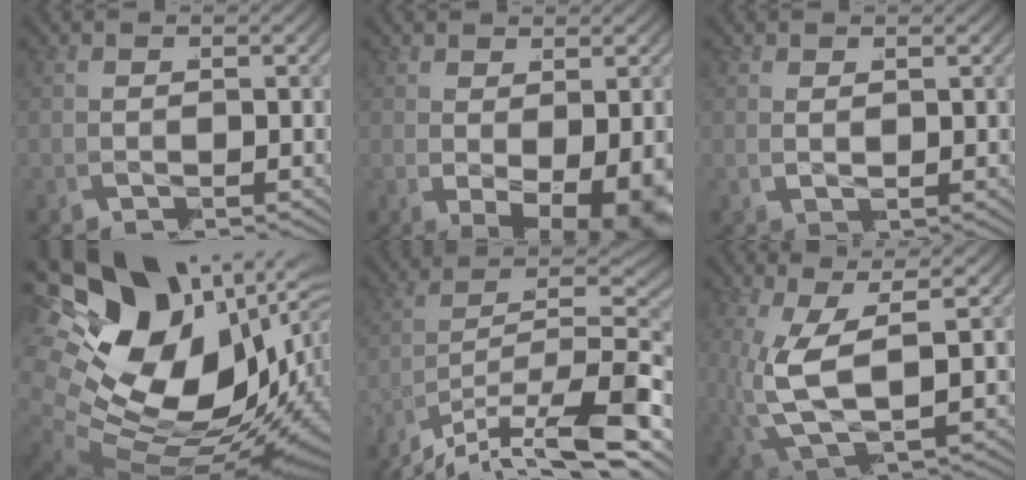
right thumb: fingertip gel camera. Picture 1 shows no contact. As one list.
[{"total": 8.4, "force": [-2.5, 4.7, 6.5], "torque": [-0.094, -0.023, -0.031]}, {"total": 0.9, "force": [0.8, -0.3, -0.3], "torque": [0.017, 0.006, 0.015]}, {"total": 21.0, "force": [0.8, 14.2, 15.5], "torque": [-0.275, -0.021, 0.022]}, {"total": 9.8, "force": [-5.1, 5.6, 6.3], "torque": [-0.114, -0.012, -0.082]}, {"total": 7.9, "force": [-0.7, 5.0, 6.1], "torque": [-0.163, -0.031, 0.006]}]